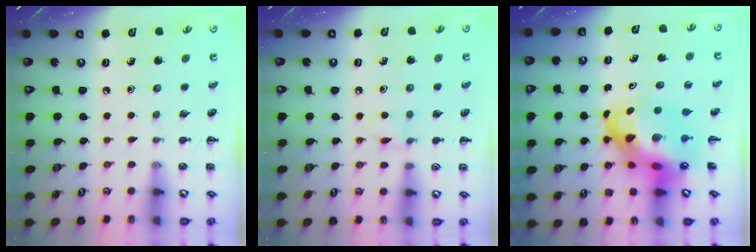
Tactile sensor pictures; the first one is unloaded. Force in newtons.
{"total": 4.7, "press": 4.5, "slide": 1.3}
{"total": 9.5, "press": 9.1, "slide": 2.7}